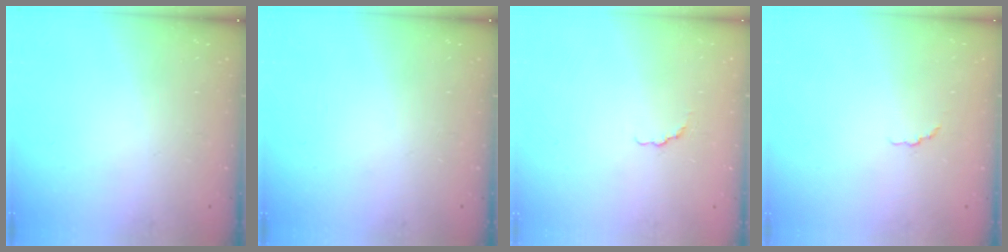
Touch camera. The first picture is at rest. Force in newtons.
{"total": 0.0}
{"total": 1.5, "press": 1.3, "slide": 0.7}
{"total": 1.4, "press": 1.2, "slide": 0.6}